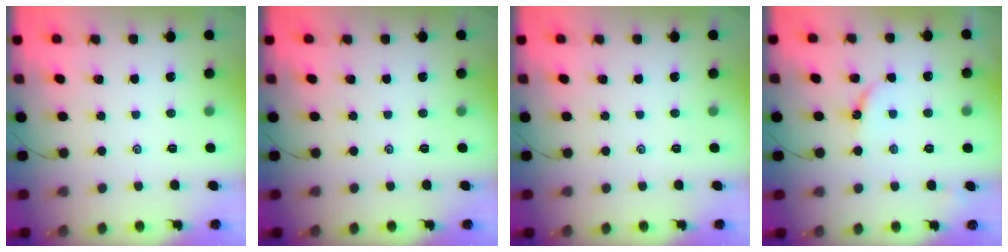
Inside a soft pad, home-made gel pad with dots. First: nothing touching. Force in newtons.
{"total": 0.0}
{"total": 0.0}
{"total": 4.5, "press": 4.5, "slide": 0.5}